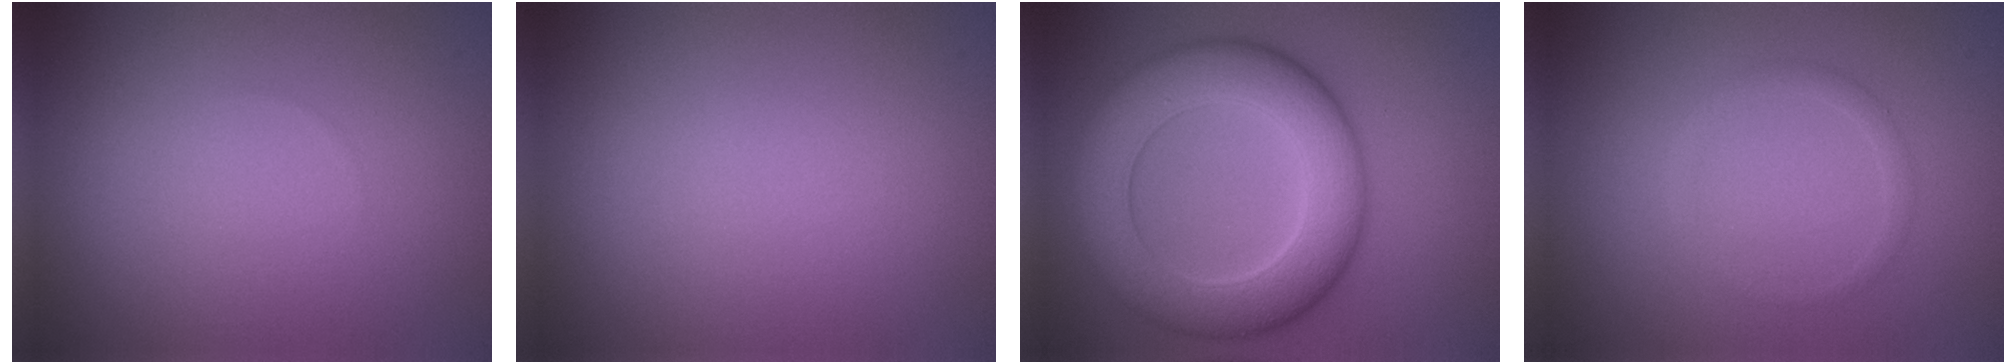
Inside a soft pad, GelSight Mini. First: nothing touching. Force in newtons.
{"total": 0.0}
{"total": 9.4, "press": 9.4, "slide": 0.4}
{"total": 1.1, "press": 1.1, "slide": 0.1}